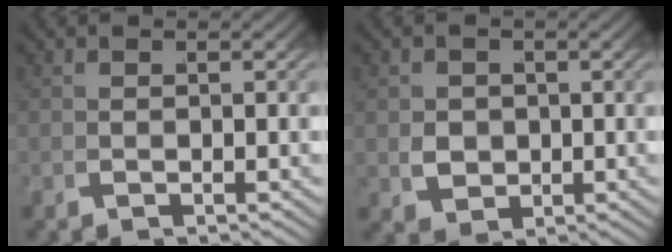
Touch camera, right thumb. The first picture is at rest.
{"total": 2.6, "force": [0.4, 2.1, 1.5], "torque": [-0.030, -0.019, 0.023]}